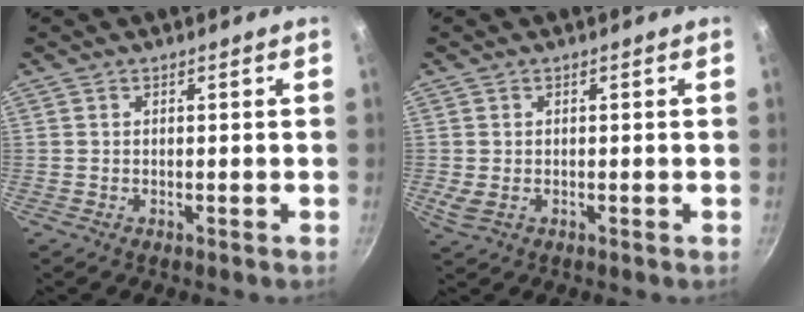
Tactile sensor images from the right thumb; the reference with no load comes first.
{"total": 2.1, "force": [-0.3, 1.4, 1.5], "torque": [-0.042, -0.002, -0.002]}